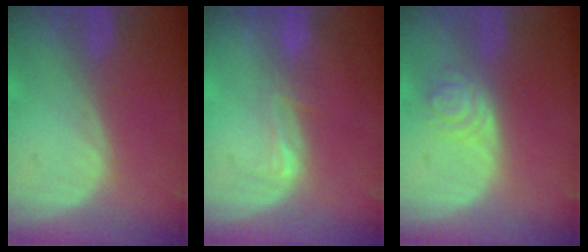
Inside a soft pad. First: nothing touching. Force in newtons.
{"total": 2.6, "press": 2.0, "slide": 1.6}
{"total": 4.0, "press": 3.6, "slide": 1.7}